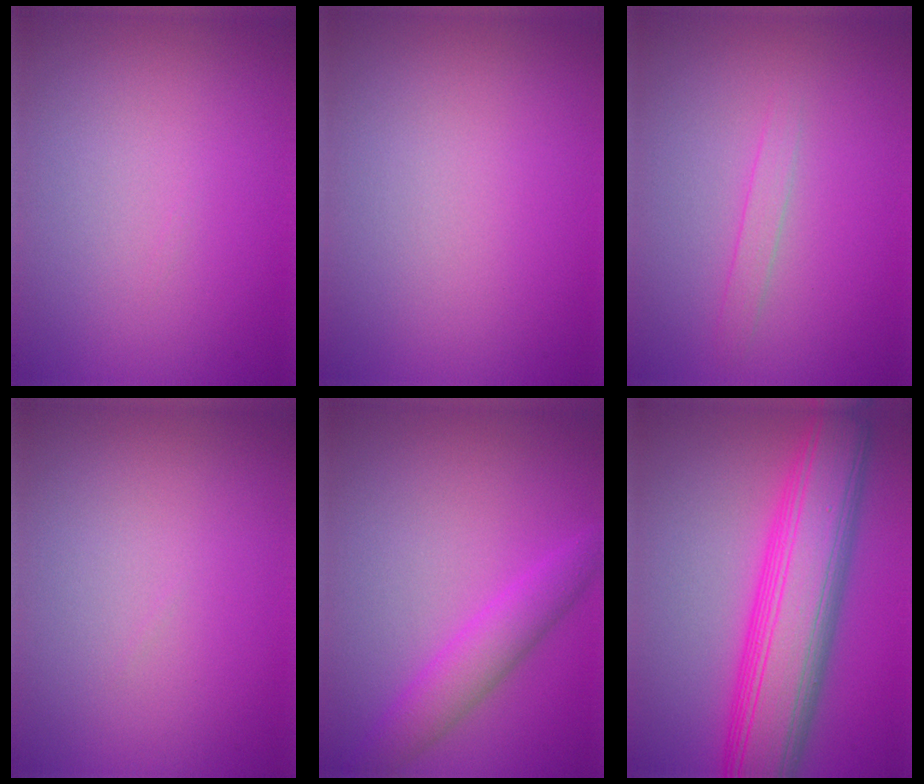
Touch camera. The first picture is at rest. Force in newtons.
{"total": 0.0}
{"total": 1.2, "press": 1.2, "slide": 0.0}
{"total": 0.0}
{"total": 3.5, "press": 3.5, "slide": 0.1}
{"total": 10.6, "press": 10.6, "slide": 0.3}